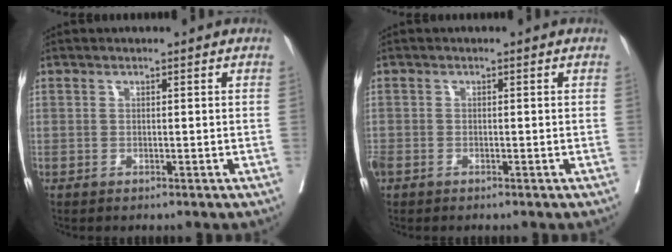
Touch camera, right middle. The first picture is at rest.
{"total": 3.4, "force": [-1.7, 2.4, 1.6], "torque": [-0.054, -0.007, -0.033]}